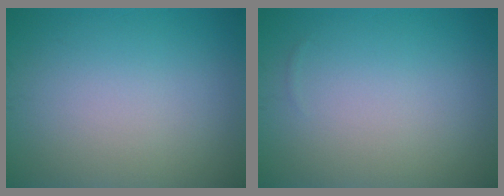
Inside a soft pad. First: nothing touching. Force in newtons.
{"total": 0.0}